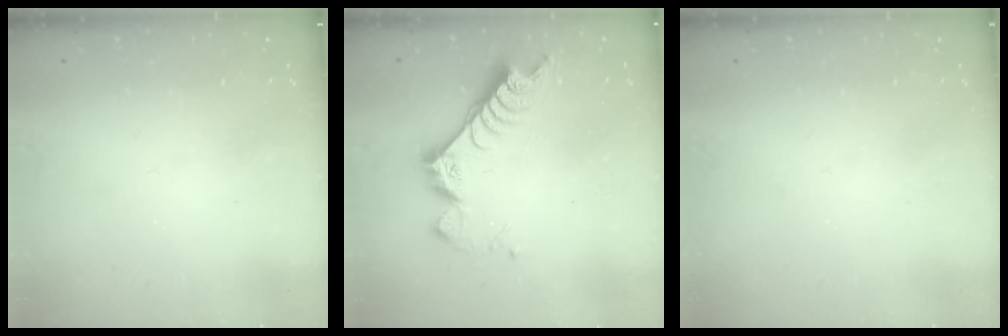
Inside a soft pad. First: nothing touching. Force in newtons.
{"total": 10.1, "press": 10.0, "slide": 1.0}
{"total": 0.0}